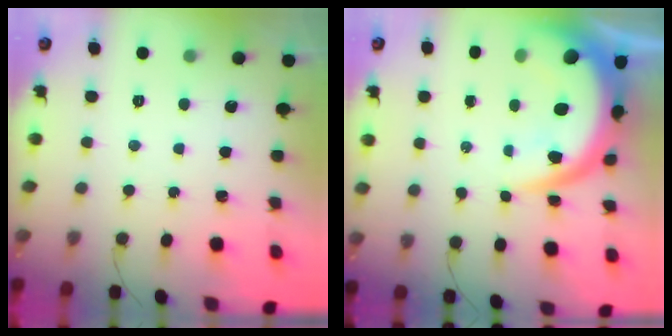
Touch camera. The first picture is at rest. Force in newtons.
{"total": 12.7, "press": 12.7, "slide": 1.0}